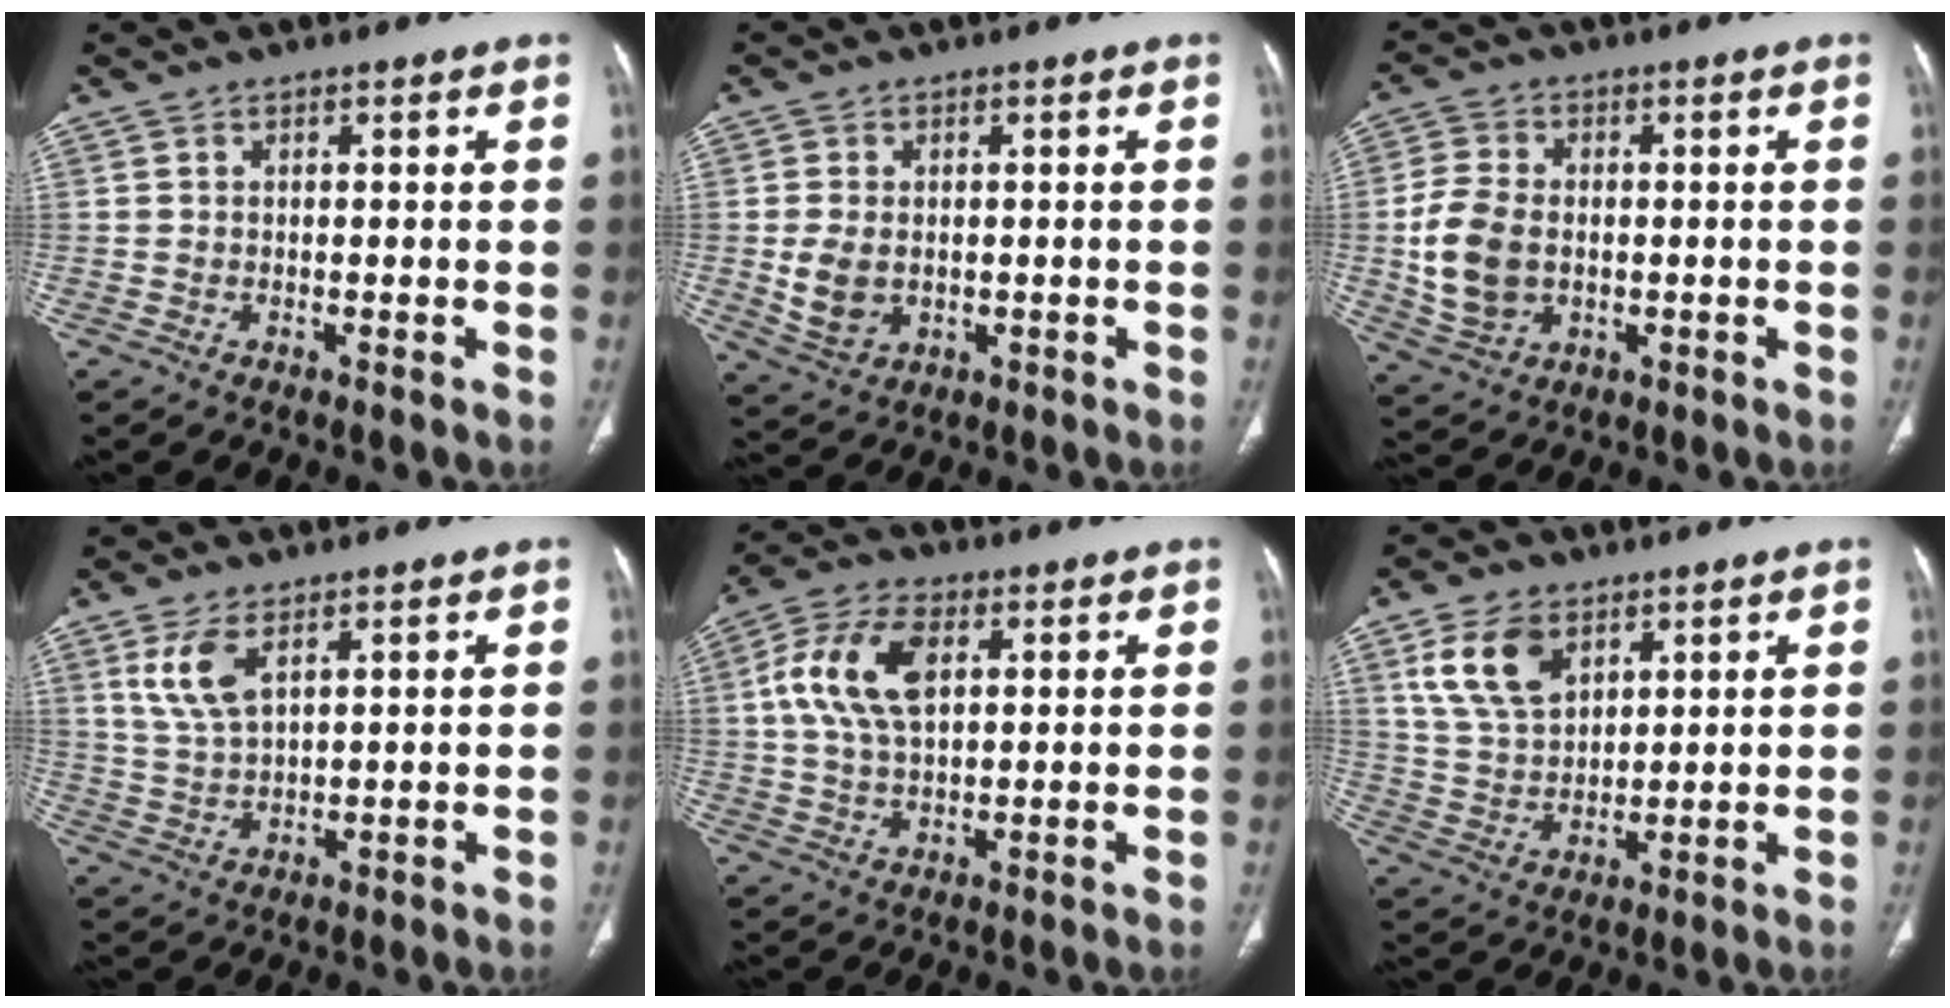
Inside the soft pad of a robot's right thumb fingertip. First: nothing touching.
{"total": 6.3, "force": [-0.3, 4.6, 4.3], "torque": [-0.079, -0.006, 0.007]}
{"total": 10.7, "force": [-0.6, 7.6, 7.5], "torque": [-0.143, 0.001, -0.006]}
{"total": 6.5, "force": [3.2, 2.7, 4.9], "torque": [-0.106, -0.009, 0.076]}
{"total": 11.9, "force": [2.9, 6.6, 9.5], "torque": [-0.190, 0.011, 0.051]}
{"total": 10.5, "force": [5.1, 6.5, 6.5], "torque": [-0.108, -0.016, 0.108]}